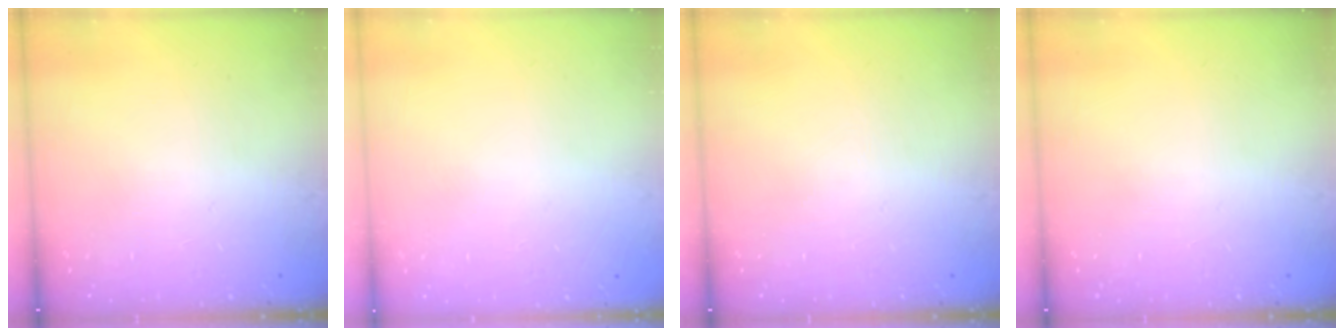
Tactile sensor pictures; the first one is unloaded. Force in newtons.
{"total": 0.0}
{"total": 0.0}
{"total": 0.0}